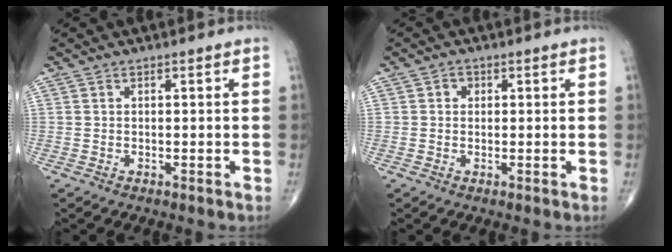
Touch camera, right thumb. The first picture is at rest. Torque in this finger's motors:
{"motor_torque": [0.23, 0.49, 0.21, 0.15, 0.03]}